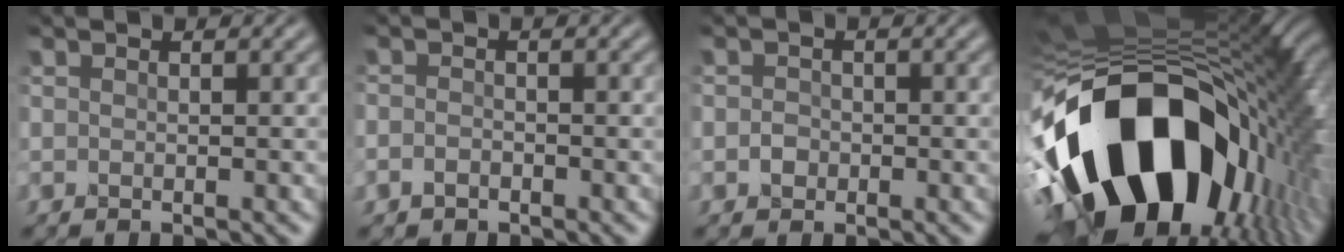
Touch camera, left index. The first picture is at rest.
{"total": 1.0, "force": [-0.7, 0.6, 0.3], "torque": [0.001, 0.006, -0.021]}
{"total": 1.0, "force": [-0.3, 0.9, 0.4], "torque": [0.007, 0.006, -0.012]}
{"total": 20.3, "force": [-5.4, 12.2, 15.4], "torque": [-0.285, -0.017, -0.095]}